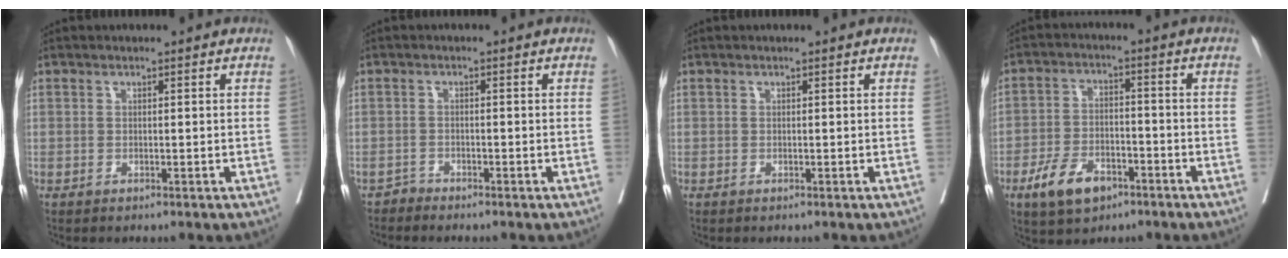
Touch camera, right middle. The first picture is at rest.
{"total": 1.1, "force": [-0.9, 0.0, -0.6], "torque": [0.017, -0.004, -0.018]}
{"total": 0.0}
{"total": 8.1, "force": [-4.8, 4.2, 5.0], "torque": [-0.101, 0.000, -0.081]}